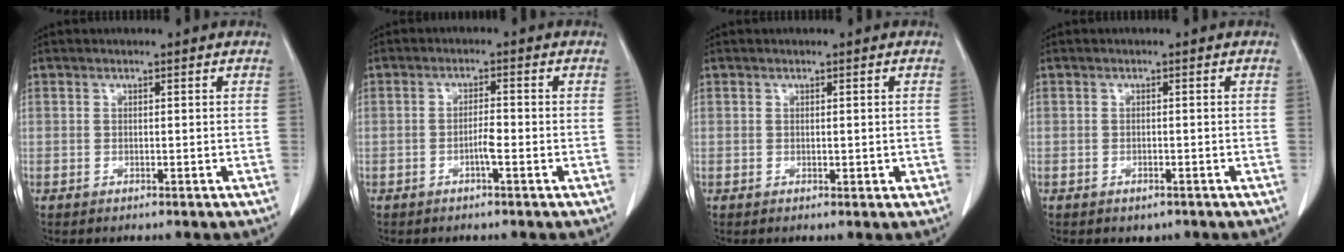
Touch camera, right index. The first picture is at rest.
{"total": 2.3, "force": [-1.0, 0.1, 2.1], "torque": [-0.036, 0.002, -0.019]}
{"total": 1.3, "force": [0.0, 0.8, 1.0], "torque": [-0.012, -0.002, 0.002]}
{"total": 1.3, "force": [-0.8, 0.9, 0.6], "torque": [-0.012, 0.001, -0.002]}